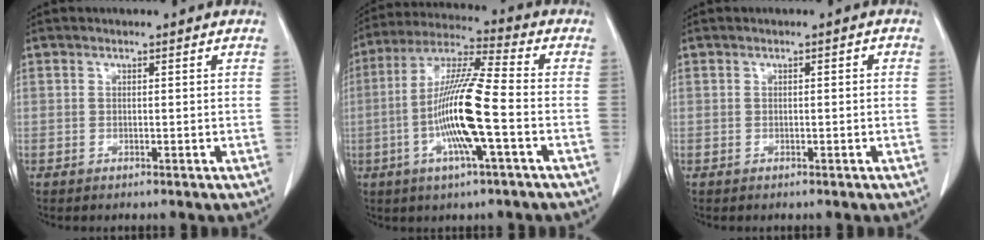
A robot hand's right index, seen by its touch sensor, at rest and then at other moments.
{"total": 13.6, "force": [-3.2, 0.5, 13.2], "torque": [-0.260, -0.001, -0.066]}
{"total": 0.6, "force": [-0.1, 0.2, 0.5], "torque": [-0.007, 0.003, -0.002]}